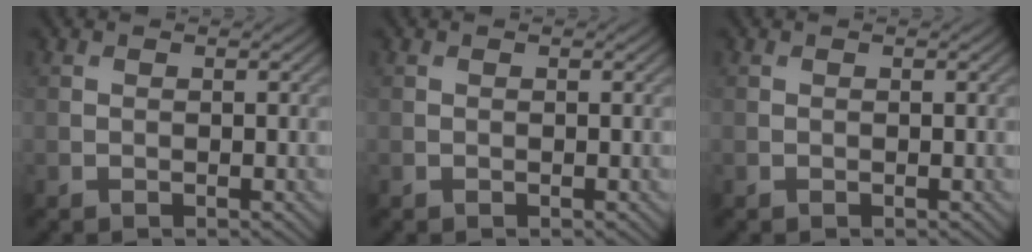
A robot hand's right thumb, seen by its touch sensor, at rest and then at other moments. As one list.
[{"total": 0.0}, {"total": 0.0}]